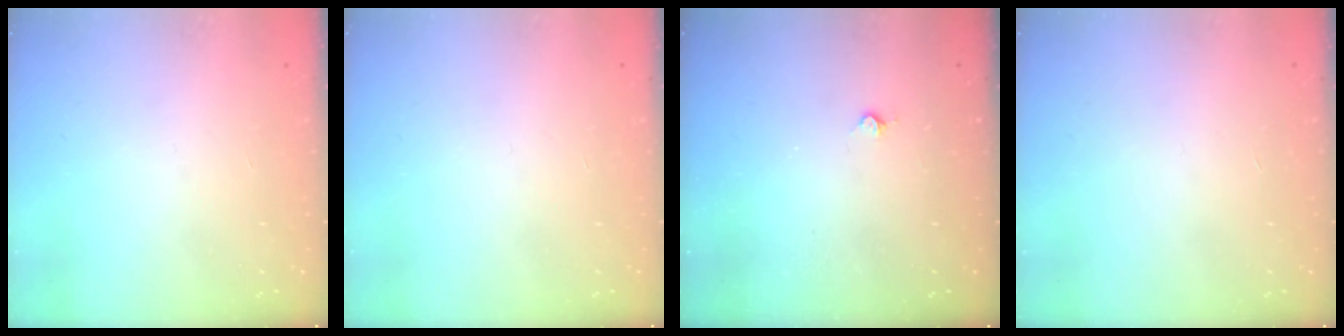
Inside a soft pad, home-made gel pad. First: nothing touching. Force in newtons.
{"total": 0.0}
{"total": 2.7, "press": 2.7, "slide": 0.5}
{"total": 0.0}